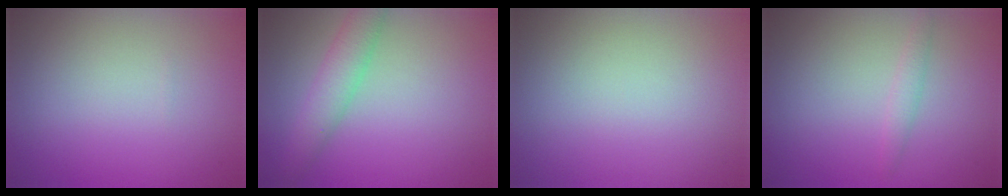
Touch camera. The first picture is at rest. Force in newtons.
{"total": 3.4, "press": 3.4, "slide": 0.0}
{"total": 0.0}
{"total": 1.2, "press": 1.2, "slide": 0.0}